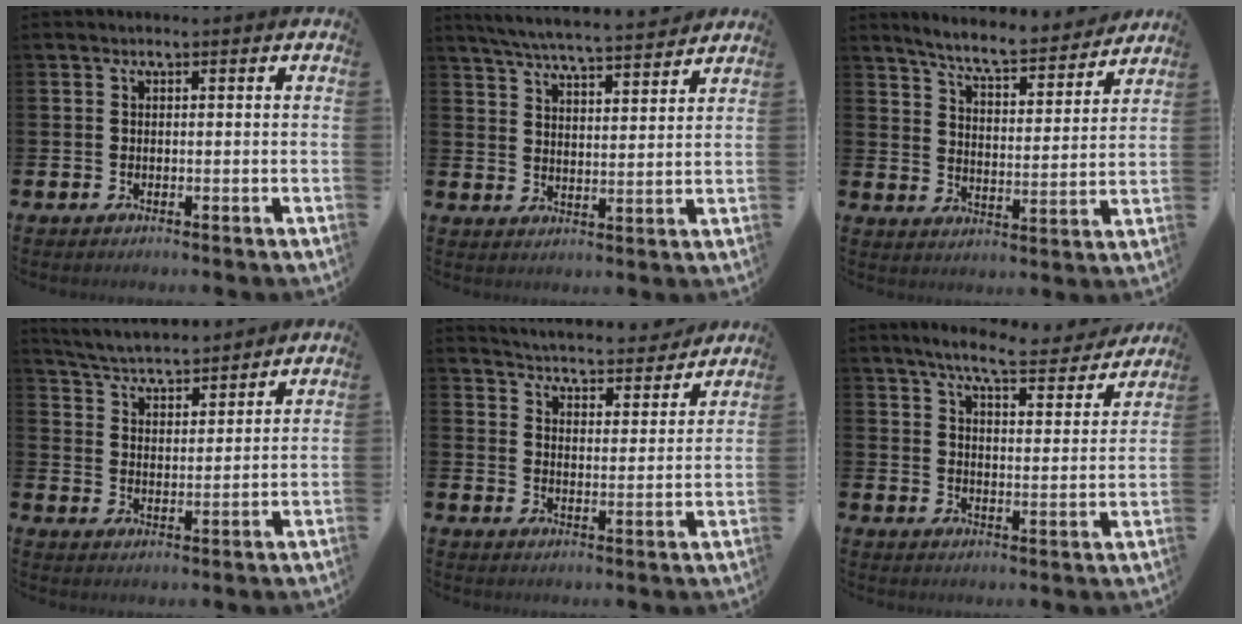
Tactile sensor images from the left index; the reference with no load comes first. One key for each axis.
{"total": 5.7, "fx": 5.5, "fy": 0.0, "fz": 1.5, "tx": -0.047, "ty": -0.040, "tz": 0.095}
{"total": 7.0, "fx": 6.7, "fy": 0.7, "fz": 2.2, "tx": -0.068, "ty": -0.046, "tz": 0.113}
{"total": 4.9, "fx": 4.8, "fy": 0.3, "fz": 0.5, "tx": -0.035, "ty": -0.036, "tz": 0.084}
{"total": 4.4, "fx": 4.4, "fy": 0.4, "fz": 0.3, "tx": -0.026, "ty": -0.041, "tz": 0.072}
{"total": 7.1, "fx": 6.5, "fy": 0.6, "fz": 2.8, "tx": -0.066, "ty": -0.037, "tz": 0.108}